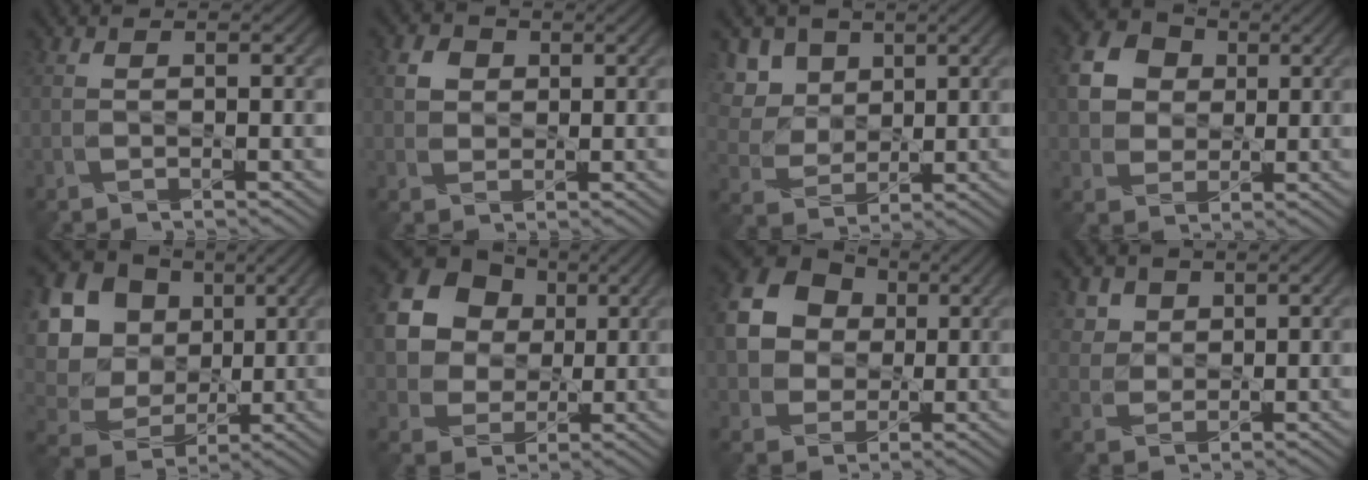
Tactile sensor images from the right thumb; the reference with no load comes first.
{"total": 2.7, "force": [0.8, 2.3, 1.1], "torque": [-0.029, 0.002, 0.013]}
{"total": 8.7, "force": [4.1, 6.6, 4.0], "torque": [-0.145, 0.005, 0.089]}
{"total": 8.3, "force": [2.0, 7.0, 4.0], "torque": [-0.125, 0.019, 0.031]}
{"total": 19.6, "force": [4.9, 16.8, 8.9], "torque": [-0.279, 0.026, 0.105]}
{"total": 16.9, "force": [5.3, 14.2, 7.6], "torque": [-0.225, 0.030, 0.112]}
{"total": 13.0, "force": [2.7, 10.9, 6.6], "torque": [-0.194, 0.033, 0.048]}
{"total": 4.4, "force": [2.4, 3.5, 1.4], "torque": [-0.055, -0.013, 0.057]}